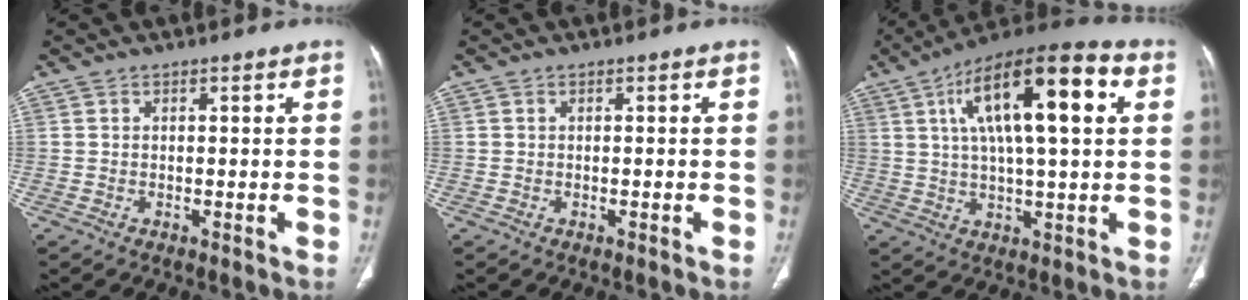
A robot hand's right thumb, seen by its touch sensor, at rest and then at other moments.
{"total": 0.0}
{"total": 19.7, "force": [5.8, 6.2, 17.8], "torque": [-0.279, 0.013, 0.085]}